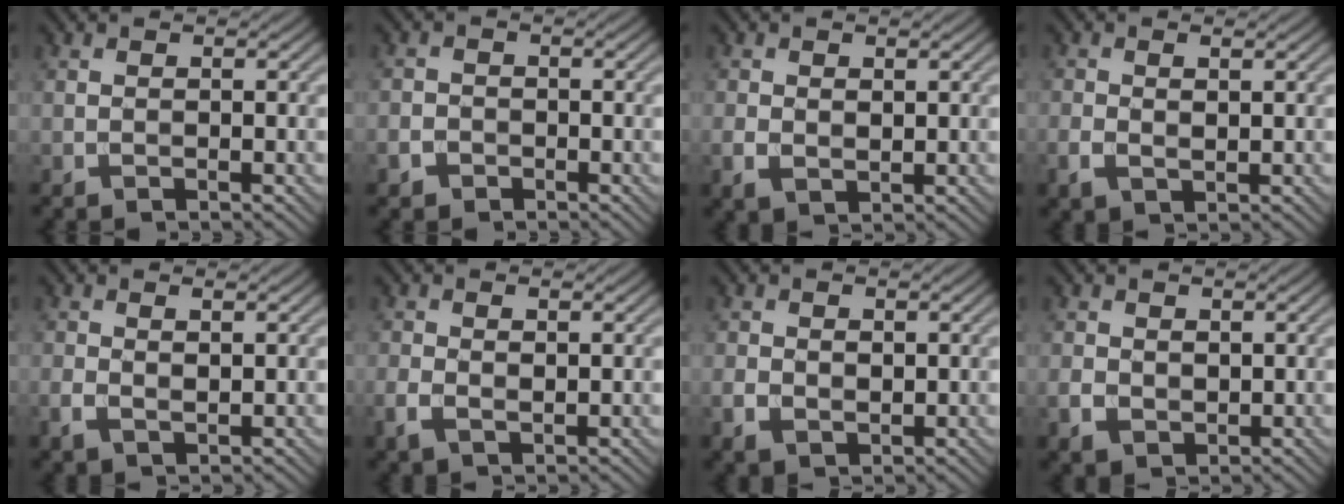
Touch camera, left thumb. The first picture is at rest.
{"total": 2.3, "force": [-1.3, 1.7, 0.6], "torque": [-0.007, -0.003, -0.030]}
{"total": 2.4, "force": [0.0, 1.7, 1.7], "torque": [-0.037, -0.007, 0.005]}
{"total": 2.4, "force": [0.1, 1.3, 2.0], "torque": [-0.043, -0.006, 0.004]}
{"total": 2.3, "force": [0.3, 1.2, 2.0], "torque": [-0.043, -0.005, 0.009]}
{"total": 2.7, "force": [-0.2, 1.5, 2.3], "torque": [-0.050, -0.006, -0.001]}
{"total": 2.8, "force": [-0.2, 2.0, 1.9], "torque": [-0.039, -0.007, 0.000]}
{"total": 2.9, "force": [0.2, 2.3, 1.6], "torque": [-0.041, -0.007, 0.007]}